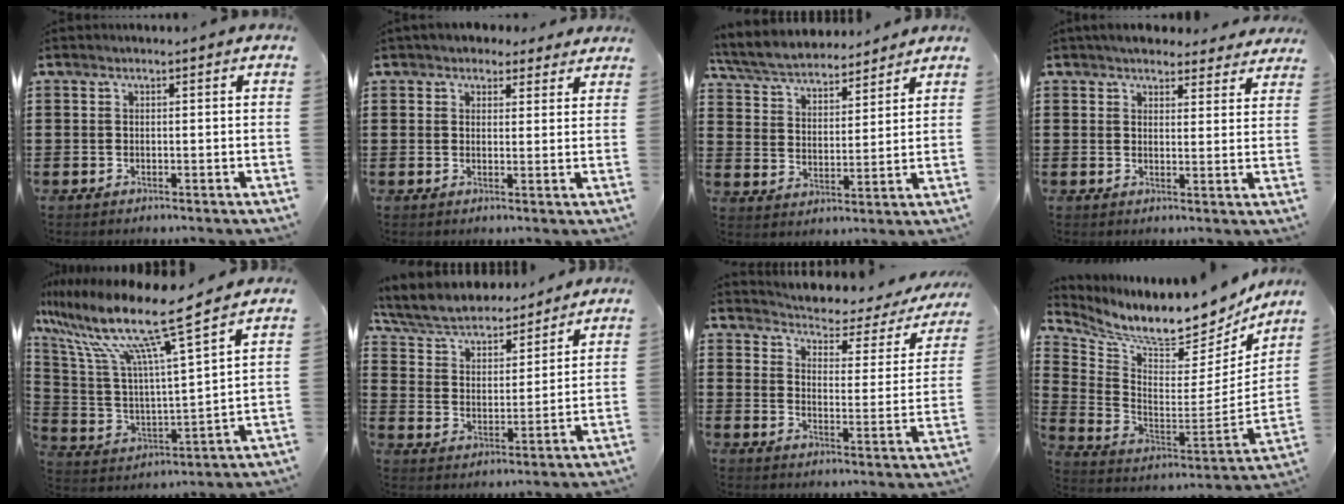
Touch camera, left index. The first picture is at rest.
{"total": 3.2, "force": [2.7, 1.5, 0.8], "torque": [-0.017, -0.002, 0.050]}
{"total": 5.4, "force": [5.2, 0.8, 1.2], "torque": [-0.049, -0.028, 0.090]}
{"total": 4.4, "force": [4.1, 1.5, 0.8], "torque": [-0.022, -0.012, 0.075]}
{"total": 13.3, "force": [9.8, 0.6, 9.0], "torque": [-0.210, -0.063, 0.157]}
{"total": 5.9, "force": [5.5, 1.2, 1.7], "torque": [-0.060, -0.033, 0.092]}
{"total": 2.5, "force": [2.3, 0.7, 0.8], "torque": [-0.035, -0.024, 0.027]}
{"total": 8.9, "force": [8.1, 0.7, 3.5], "torque": [-0.093, -0.082, 0.129]}